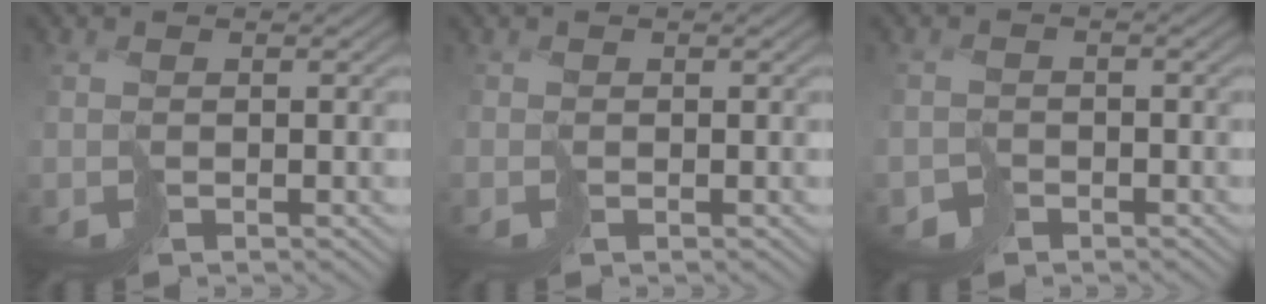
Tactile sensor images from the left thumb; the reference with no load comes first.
{"total": 0.8, "force": [0.1, -0.3, -0.7], "torque": [0.021, 0.003, 0.001]}
{"total": 1.7, "force": [-1.4, 0.6, -0.7], "torque": [0.026, -0.003, -0.031]}